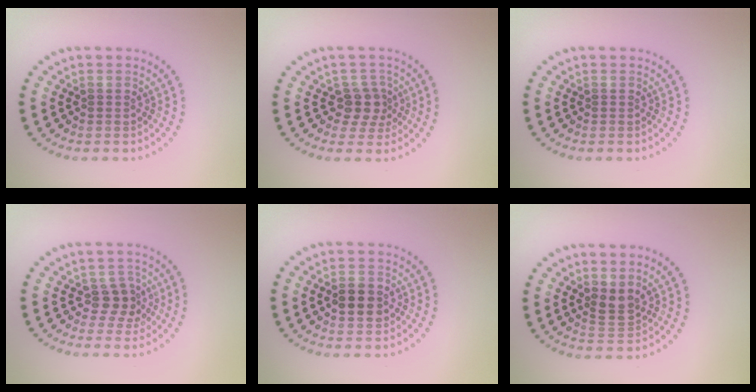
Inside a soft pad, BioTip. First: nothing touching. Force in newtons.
{"total": 2.5, "press": 1.9, "slide": 1.6}
{"total": 0.0}
{"total": 2.3, "press": 2.0, "slide": 1.1}
{"total": 2.9, "press": 2.9, "slide": 0.2}
{"total": 1.9, "press": 1.6, "slide": 1.1}